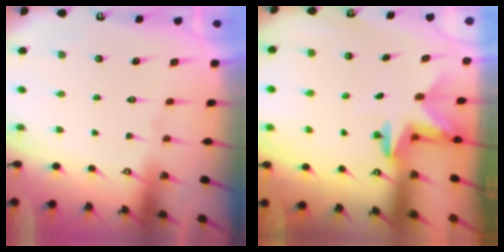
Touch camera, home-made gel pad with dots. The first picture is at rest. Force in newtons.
{"total": 2.5, "press": 2.5, "slide": 0.4}